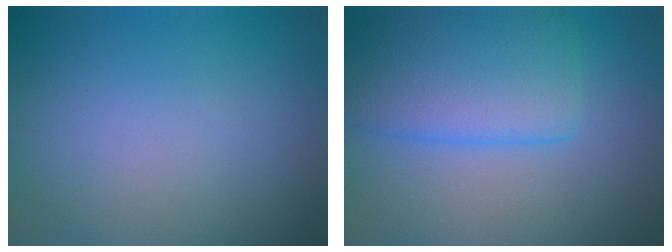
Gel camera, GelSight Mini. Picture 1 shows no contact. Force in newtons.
{"total": 5.9, "press": 5.9, "slide": 0.5}